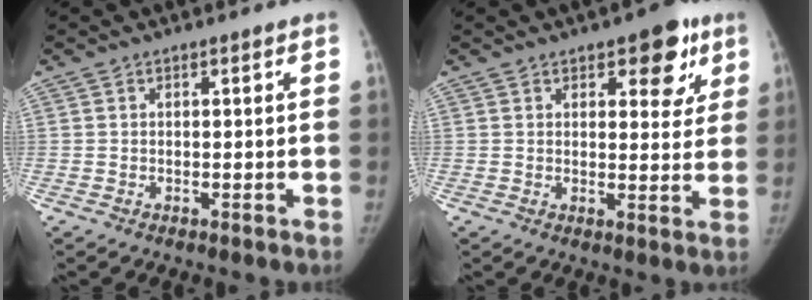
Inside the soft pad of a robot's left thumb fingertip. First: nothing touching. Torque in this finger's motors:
{"motor_torque": [-0.15, 0.17, 0.57, -0.34, 0.10]}